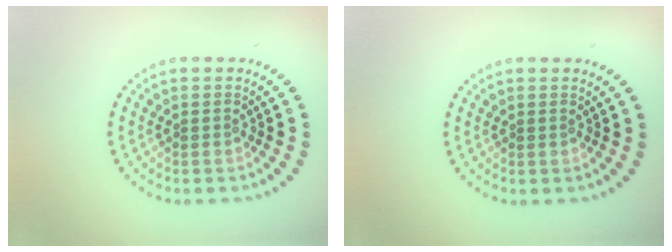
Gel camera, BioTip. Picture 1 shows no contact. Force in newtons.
{"total": 0.0}